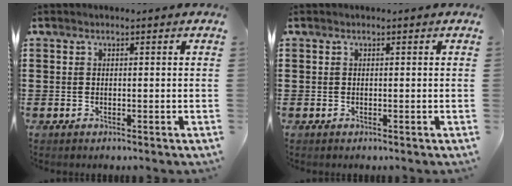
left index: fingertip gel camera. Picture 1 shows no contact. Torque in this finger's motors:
{"motor_torque": [0.00, 0.00, -0.01, 0.00]}